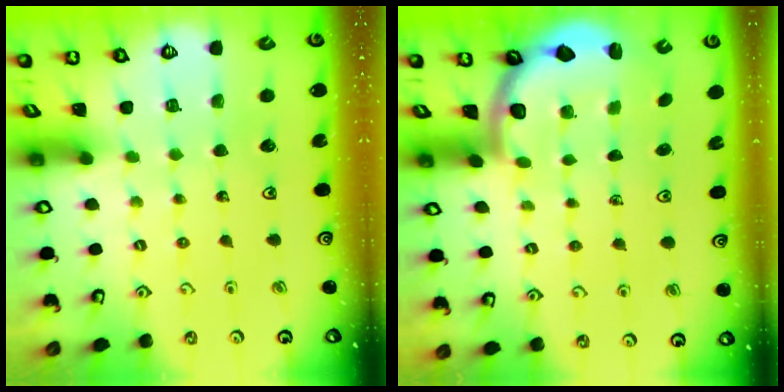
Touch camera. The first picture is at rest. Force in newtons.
{"total": 2.6, "press": 2.5, "slide": 0.7}